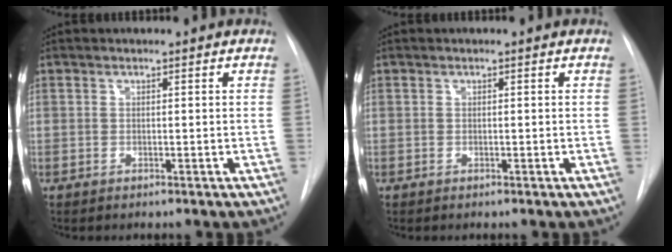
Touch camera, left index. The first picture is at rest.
{"total": 0.0}